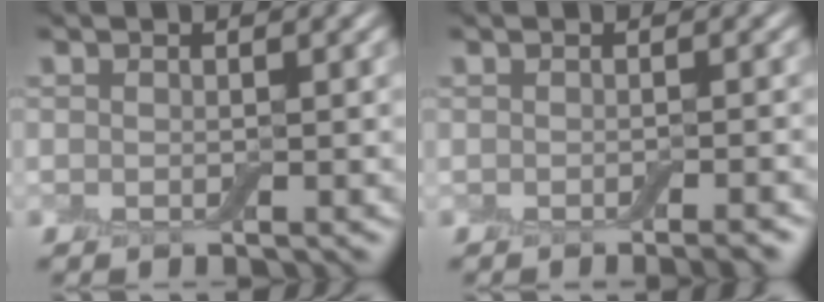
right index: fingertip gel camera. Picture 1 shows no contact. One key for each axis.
{"total": 1.9, "fx": -1.2, "fy": 0.3, "fz": 1.4, "tx": -0.011, "ty": -0.002, "tz": -0.018}